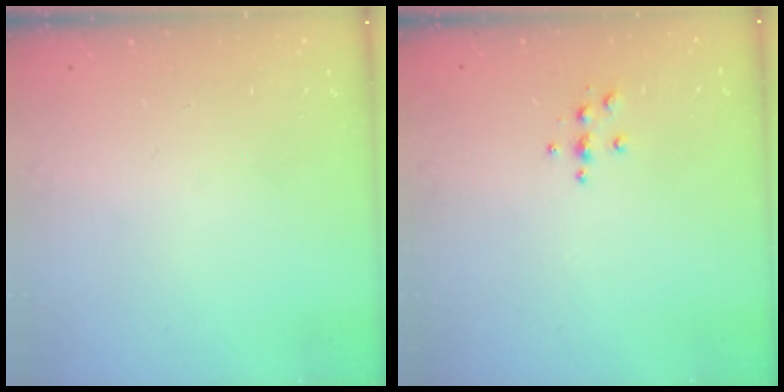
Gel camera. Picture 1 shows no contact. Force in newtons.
{"total": 3.8, "press": 3.8, "slide": 0.4}